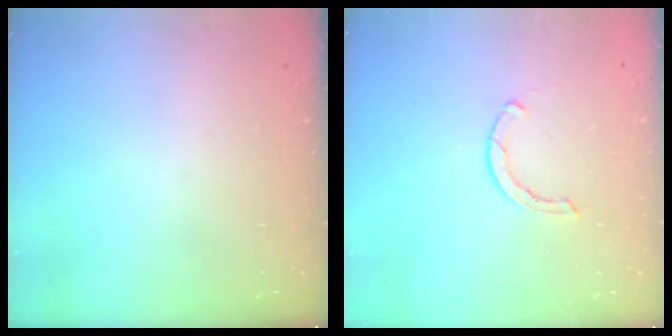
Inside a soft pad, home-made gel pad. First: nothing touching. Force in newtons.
{"total": 1.7, "press": 1.6, "slide": 0.3}